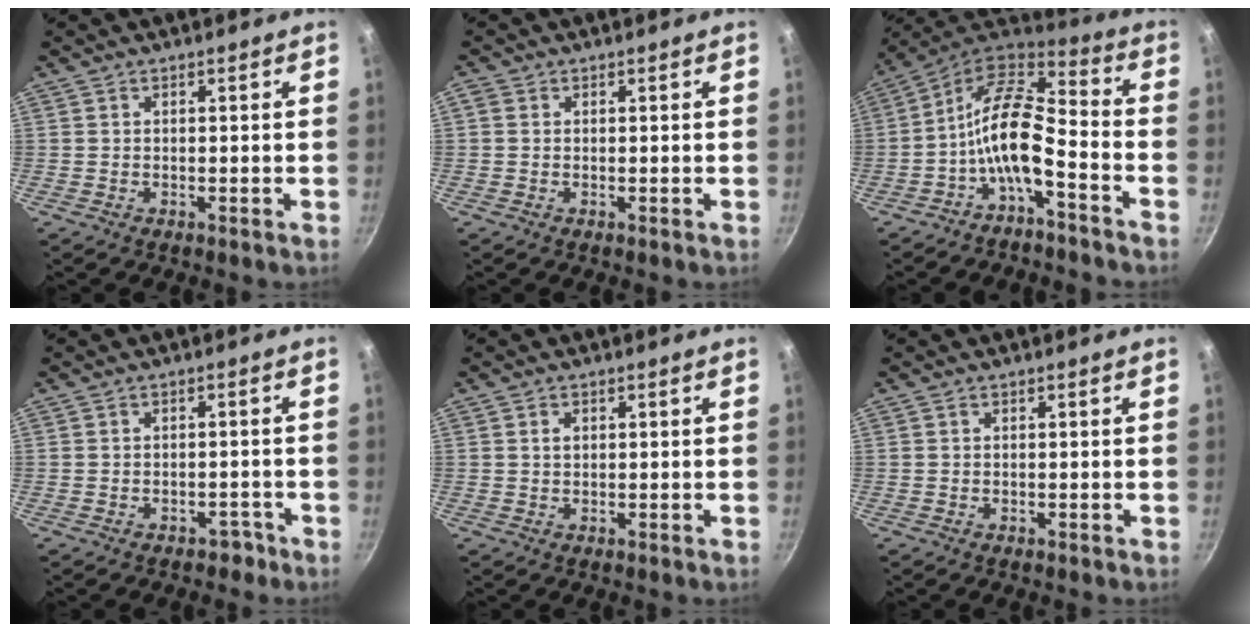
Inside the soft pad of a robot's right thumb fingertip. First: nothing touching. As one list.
[{"total": 1.1, "force": [0.1, 0.9, 0.6], "torque": [-0.014, 0.004, -0.001]}, {"total": 13.0, "force": [-4.9, 5.2, 10.8], "torque": [-0.209, 0.064, -0.100]}, {"total": 2.4, "force": [-1.6, 1.6, 0.8], "torque": [0.010, 0.027, -0.008]}, {"total": 1.5, "force": [0.4, 1.1, 0.9], "torque": [-0.011, 0.005, 0.006]}, {"total": 0.0}]